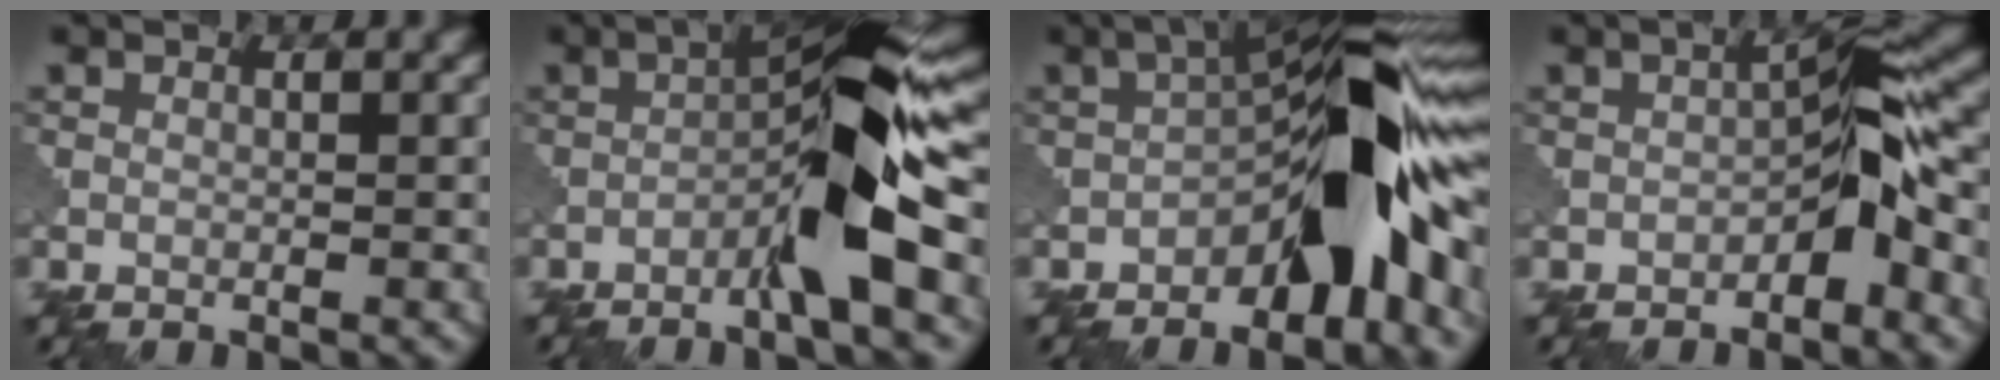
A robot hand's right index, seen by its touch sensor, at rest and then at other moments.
{"total": 8.0, "force": [-3.0, 1.3, 7.4], "torque": [-0.117, 0.023, -0.060]}
{"total": 12.6, "force": [-3.8, 4.8, 11.0], "torque": [-0.142, 0.022, -0.078]}
{"total": 4.5, "force": [-1.8, 1.6, 3.8], "torque": [-0.055, 0.019, -0.036]}